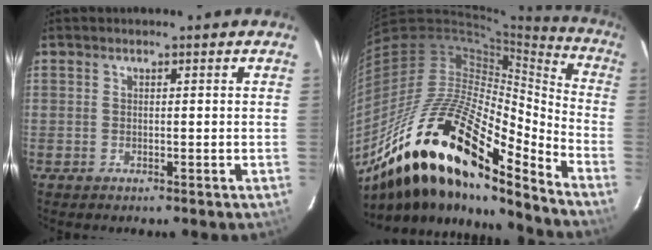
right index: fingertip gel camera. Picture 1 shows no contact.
{"total": 28.4, "force": [-17.8, 8.7, 20.3], "torque": [-0.364, -0.040, -0.320]}